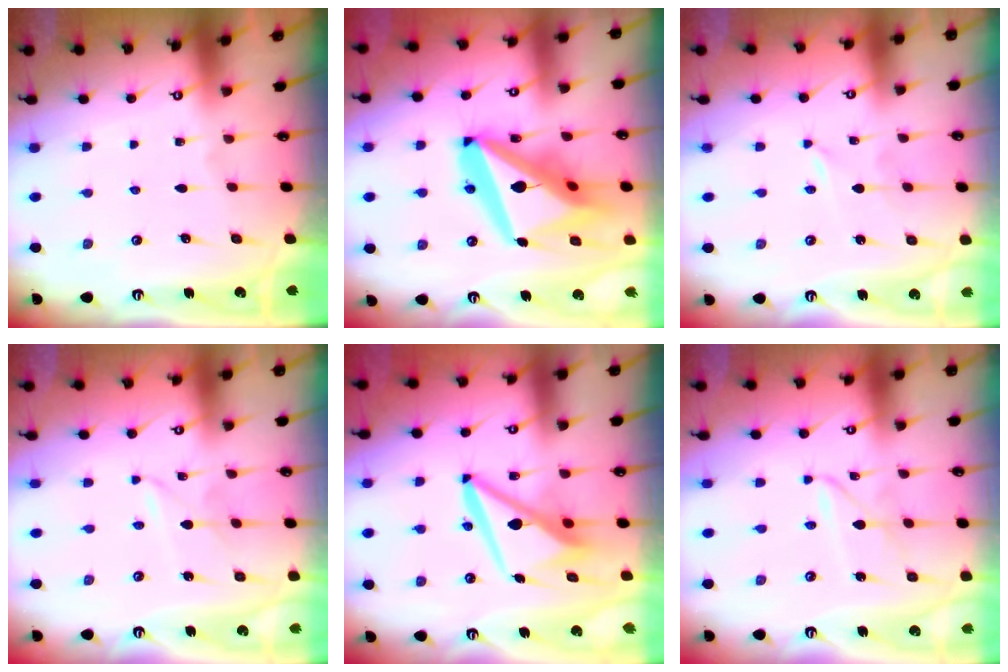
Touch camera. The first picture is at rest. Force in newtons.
{"total": 22.9, "press": 22.7, "slide": 2.9}
{"total": 0.0}
{"total": 0.9, "press": 0.9, "slide": 0.2}
{"total": 10.3, "press": 10.2, "slide": 1.7}
{"total": 3.5, "press": 3.5, "slide": 0.2}